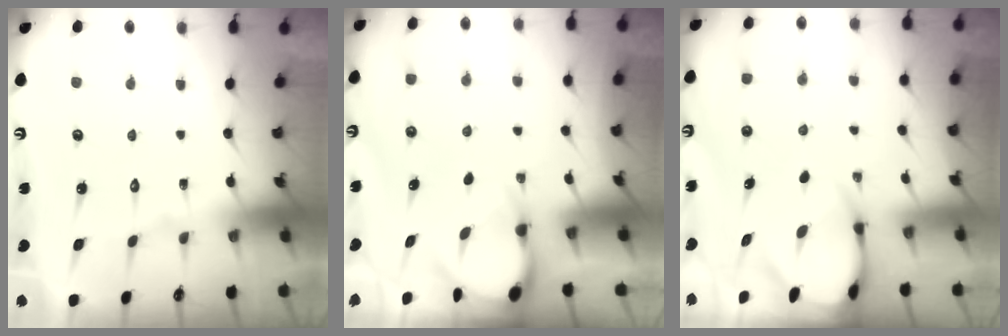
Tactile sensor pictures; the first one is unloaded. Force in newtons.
{"total": 3.1, "press": 3.1, "slide": 0.2}
{"total": 4.1, "press": 4.0, "slide": 0.4}